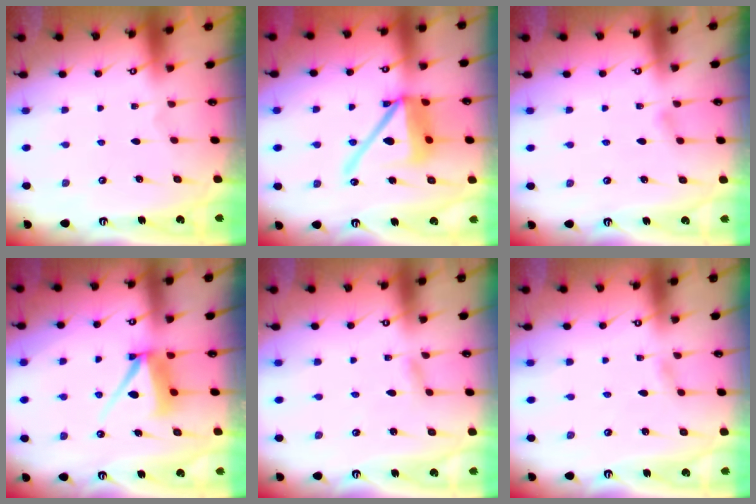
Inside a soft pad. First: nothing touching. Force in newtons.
{"total": 14.9, "press": 14.8, "slide": 2.1}
{"total": 3.7, "press": 3.6, "slide": 0.4}
{"total": 9.0, "press": 9.0, "slide": 1.0}
{"total": 1.5, "press": 1.5, "slide": 0.2}
{"total": 1.4, "press": 1.4, "slide": 0.2}